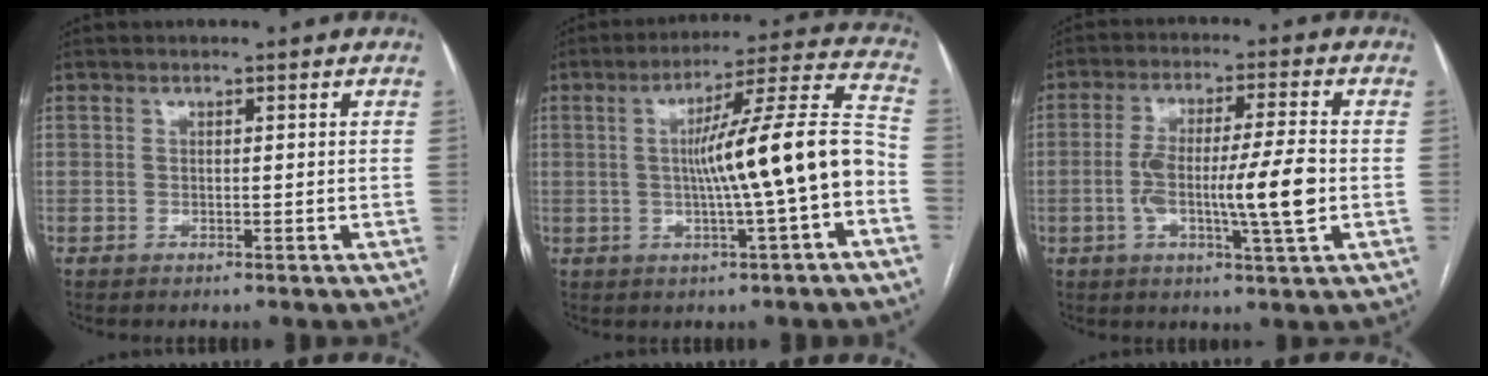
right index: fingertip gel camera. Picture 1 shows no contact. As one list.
[{"total": 14.2, "force": [-2.1, -0.3, 14.0], "torque": [-0.210, 0.022, -0.035]}, {"total": 11.3, "force": [-1.9, 0.6, 11.1], "torque": [-0.199, 0.002, -0.035]}]